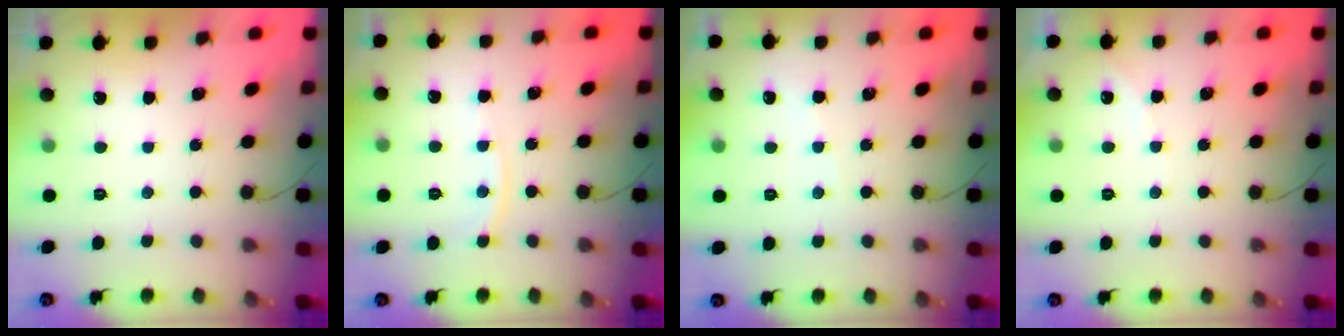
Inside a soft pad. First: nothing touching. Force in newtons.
{"total": 5.1, "press": 5.1, "slide": 0.6}
{"total": 1.8, "press": 1.7, "slide": 0.3}
{"total": 3.4, "press": 3.3, "slide": 0.6}